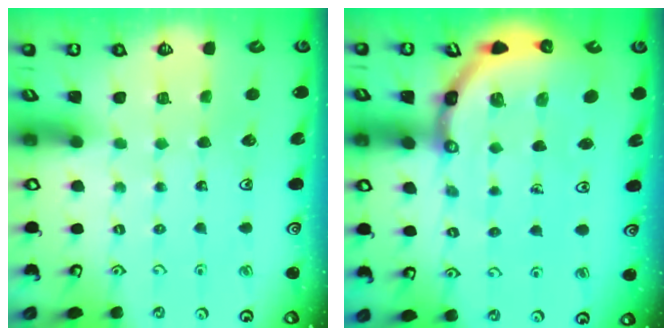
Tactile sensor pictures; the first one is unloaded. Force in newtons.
{"total": 7.3, "press": 7.3, "slide": 0.5}